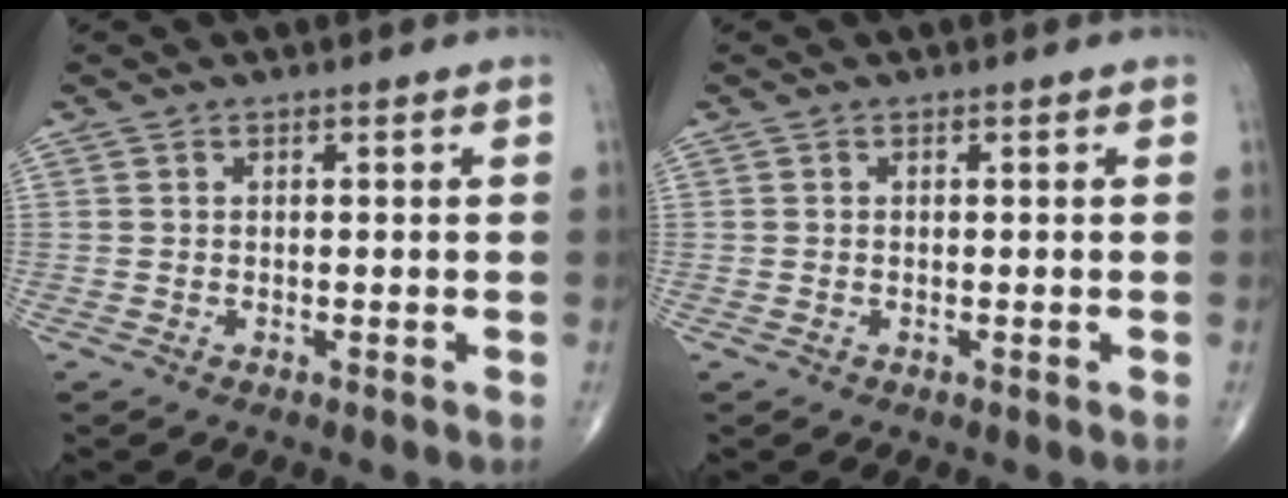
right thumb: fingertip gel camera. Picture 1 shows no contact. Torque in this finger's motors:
{"motor_torque": [0.22, 0.29, -0.05, -0.19, 0.04]}